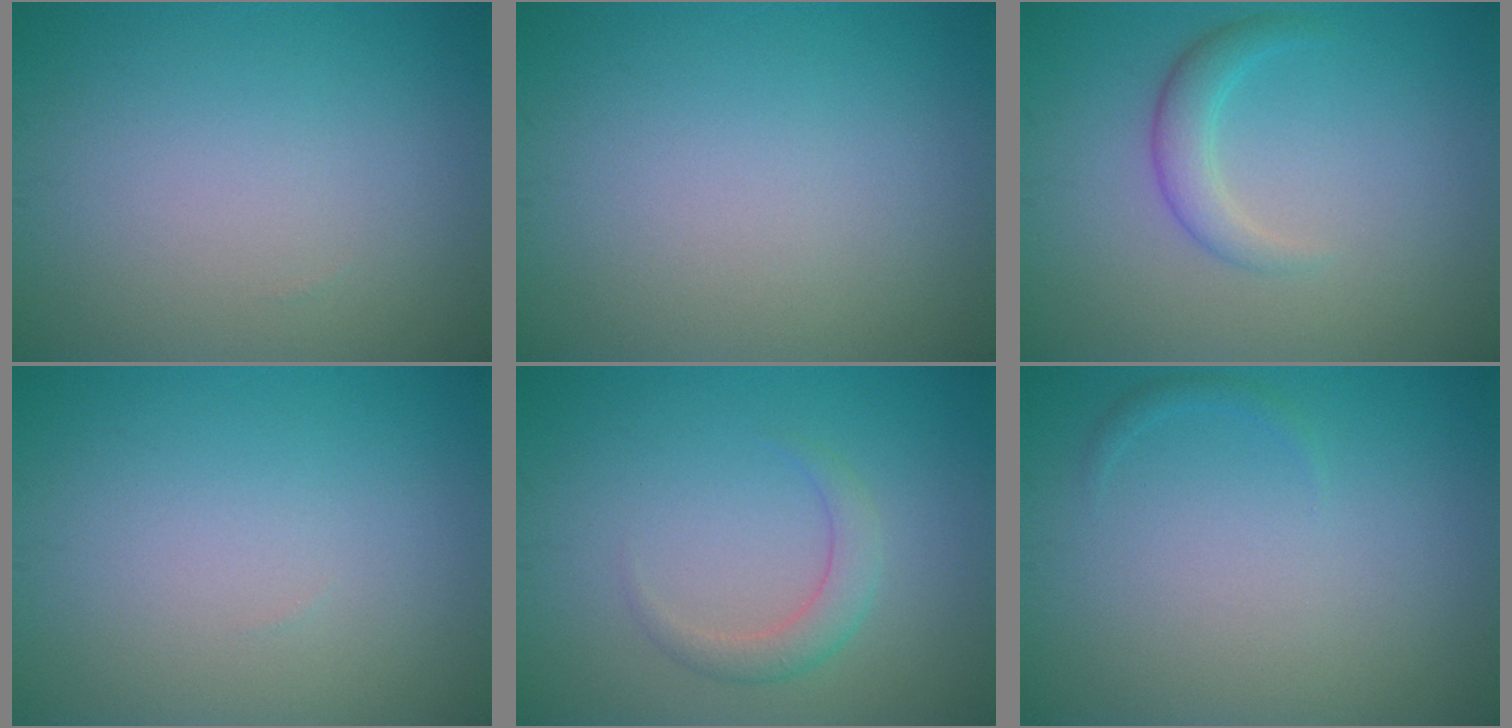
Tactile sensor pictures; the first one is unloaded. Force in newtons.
{"total": 0.0}
{"total": 2.3, "press": 2.3, "slide": 0.1}
{"total": 0.0}
{"total": 2.1, "press": 2.1, "slide": 0.1}
{"total": 0.6, "press": 0.6, "slide": 0.0}